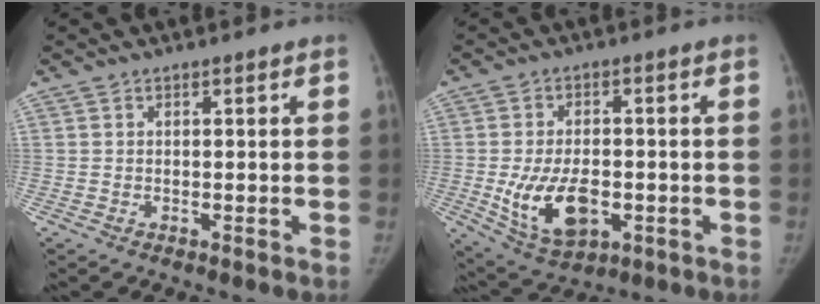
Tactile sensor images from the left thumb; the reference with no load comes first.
{"total": 11.9, "force": [-2.6, 6.9, 9.3], "torque": [-0.155, 0.002, -0.031]}